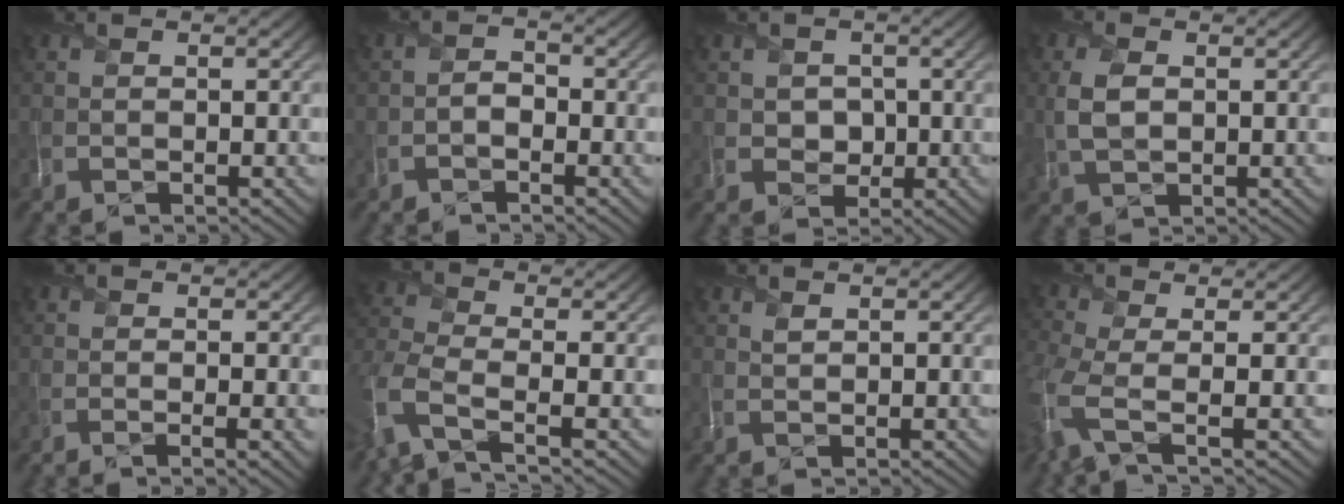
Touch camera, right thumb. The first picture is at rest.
{"total": 1.3, "force": [-0.8, 0.6, 0.7], "torque": [-0.010, 0.009, -0.021]}
{"total": 2.6, "force": [0.4, 2.5, 0.8], "torque": [-0.019, -0.001, 0.004]}
{"total": 4.0, "force": [0.8, 2.4, 3.1], "torque": [-0.079, 0.003, 0.015]}
{"total": 2.1, "force": [-0.3, 0.3, 2.0], "torque": [-0.029, 0.002, -0.010]}
{"total": 6.8, "force": [-3.6, 2.6, 5.2], "torque": [-0.127, -0.012, -0.089]}
{"total": 1.2, "force": [1.1, 0.1, 0.4], "torque": [-0.012, 0.005, 0.023]}
{"total": 6.0, "force": [-1.8, 2.0, 5.3], "torque": [-0.134, -0.014, -0.047]}